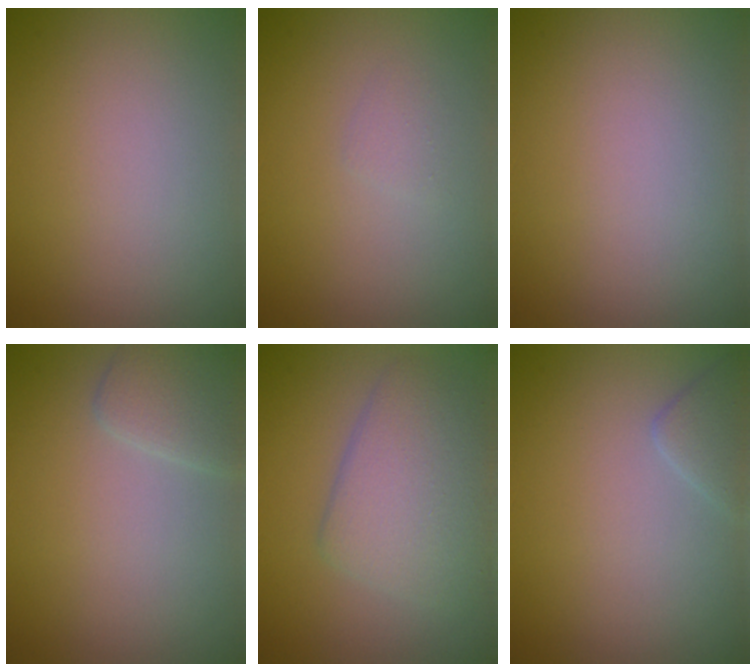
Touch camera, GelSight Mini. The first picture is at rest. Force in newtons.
{"total": 0.8, "press": 0.8, "slide": 0.0}
{"total": 0.0}
{"total": 2.3, "press": 2.3, "slide": 0.1}
{"total": 5.3, "press": 5.2, "slide": 0.3}
{"total": 1.7, "press": 1.7, "slide": 0.1}